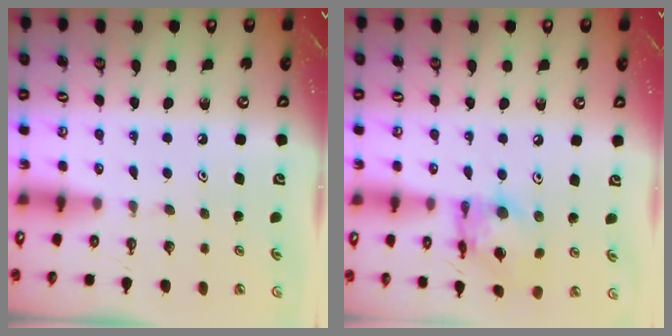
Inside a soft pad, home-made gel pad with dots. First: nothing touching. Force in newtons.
{"total": 12.5, "press": 12.5, "slide": 1.1}